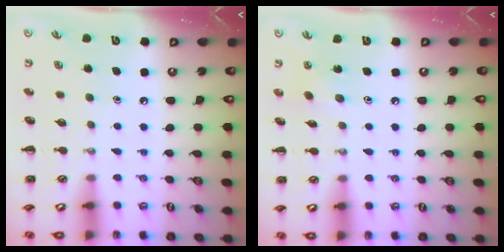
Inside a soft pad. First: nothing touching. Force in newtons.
{"total": 2.8, "press": 2.7, "slide": 0.9}